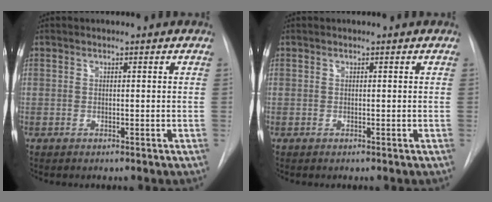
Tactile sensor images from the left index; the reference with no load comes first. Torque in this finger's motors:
{"motor_torque": [0.00, 0.01, 0.00, 0.00]}